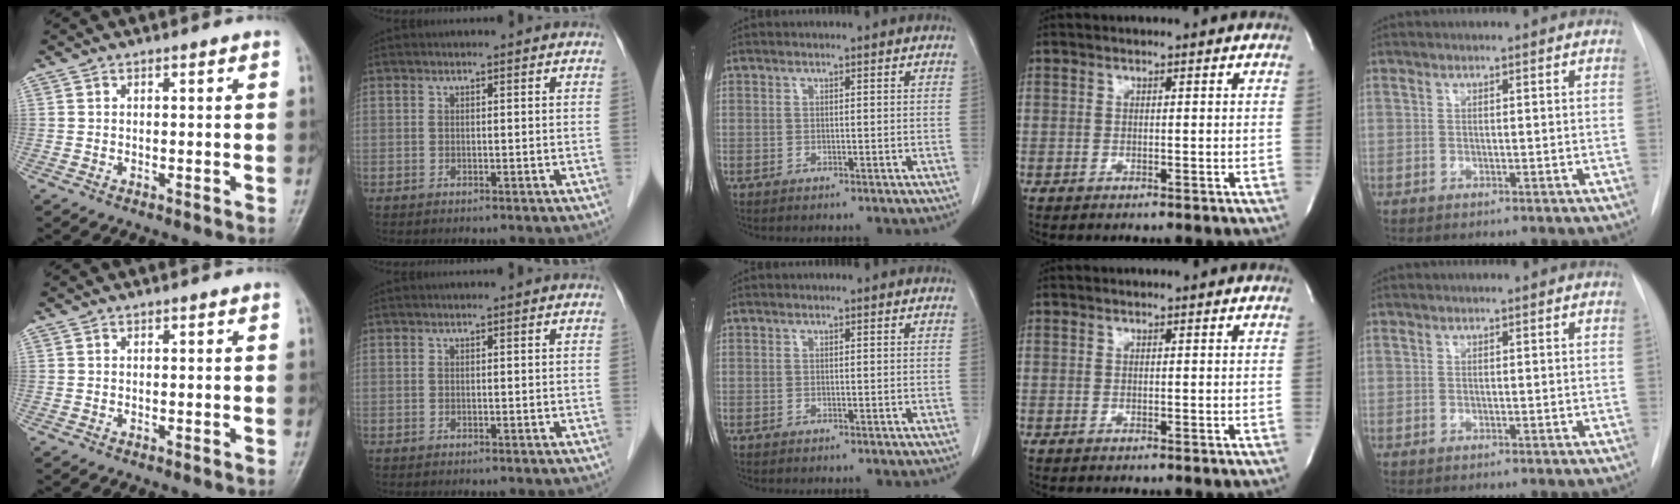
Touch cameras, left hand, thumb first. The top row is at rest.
{}